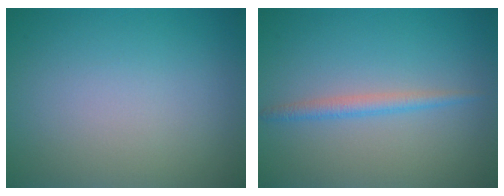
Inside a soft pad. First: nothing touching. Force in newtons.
{"total": 1.6, "press": 1.6, "slide": 0.1}